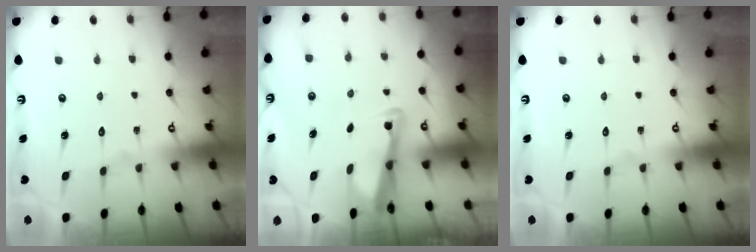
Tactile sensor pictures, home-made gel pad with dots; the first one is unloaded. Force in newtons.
{"total": 2.8, "press": 2.7, "slide": 0.4}
{"total": 0.0}